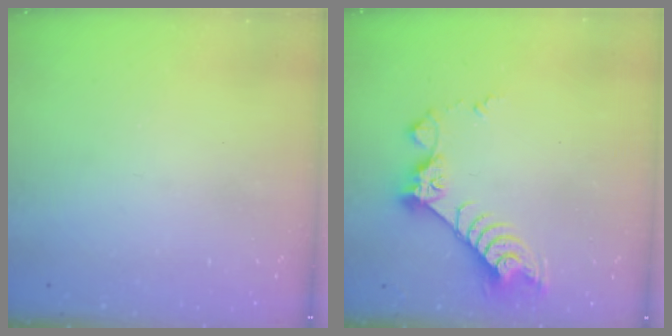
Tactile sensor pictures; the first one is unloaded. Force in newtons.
{"total": 9.5, "press": 9.5, "slide": 0.5}